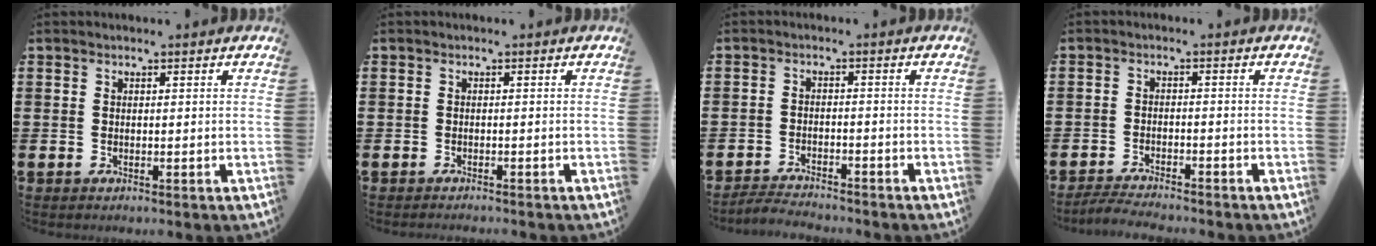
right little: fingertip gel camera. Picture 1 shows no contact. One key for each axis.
{"total": 0.5, "fx": -0.5, "fy": -0.1, "fz": 0.0, "tx": 0.000, "ty": -0.002, "tz": -0.011}
{"total": 2.5, "fx": -2.5, "fy": 0.1, "fz": 0.0, "tx": -0.004, "ty": 0.004, "tz": -0.055}
{"total": 2.4, "fx": -2.4, "fy": -0.1, "fz": 0.4, "tx": -0.007, "ty": 0.004, "tz": -0.050}